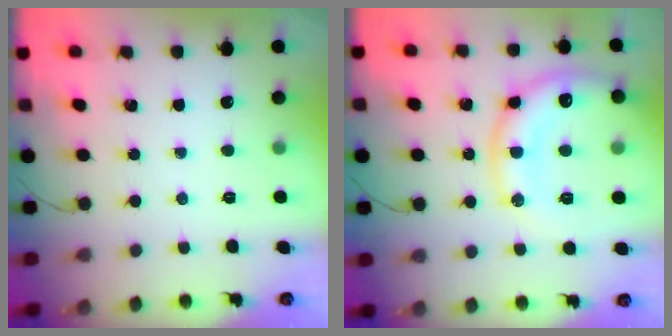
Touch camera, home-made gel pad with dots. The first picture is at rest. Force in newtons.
{"total": 17.0, "press": 16.9, "slide": 1.5}